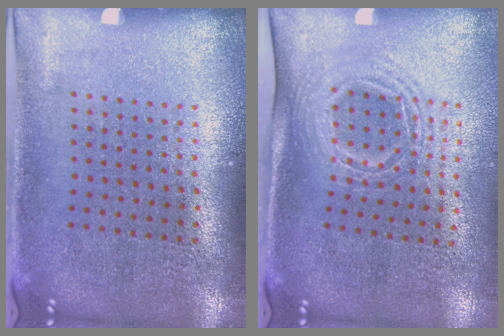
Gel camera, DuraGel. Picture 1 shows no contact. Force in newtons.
{"total": 1.6, "press": 1.2, "slide": 1.0}